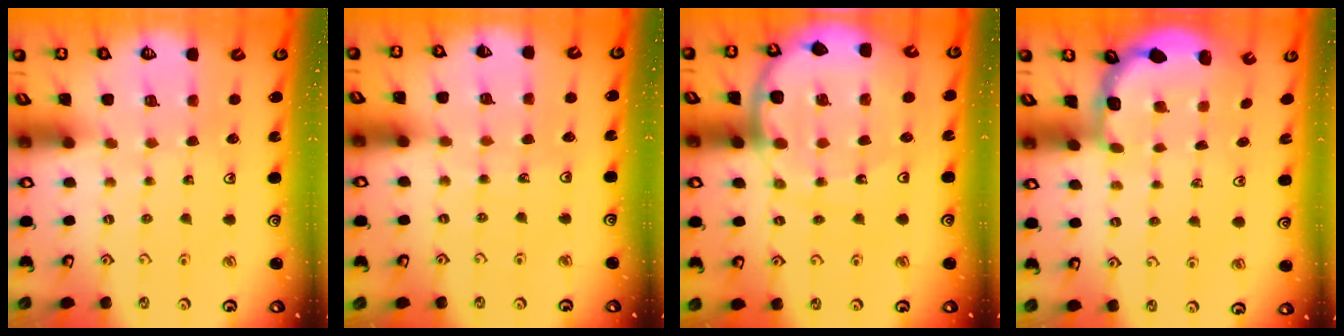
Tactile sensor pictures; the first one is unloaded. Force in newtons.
{"total": 3.2, "press": 3.2, "slide": 0.3}
{"total": 13.1, "press": 13.0, "slide": 1.7}
{"total": 3.0, "press": 2.6, "slide": 1.5}